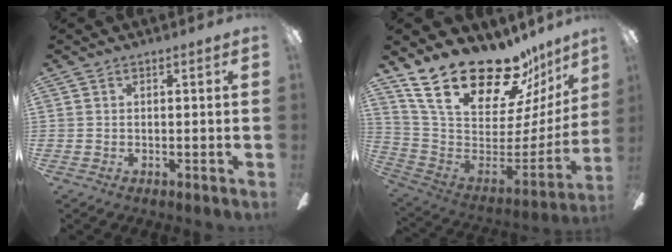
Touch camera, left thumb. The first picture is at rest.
{"total": 26.2, "force": [19.7, 10.9, 13.4], "torque": [-0.225, -0.134, 0.363]}